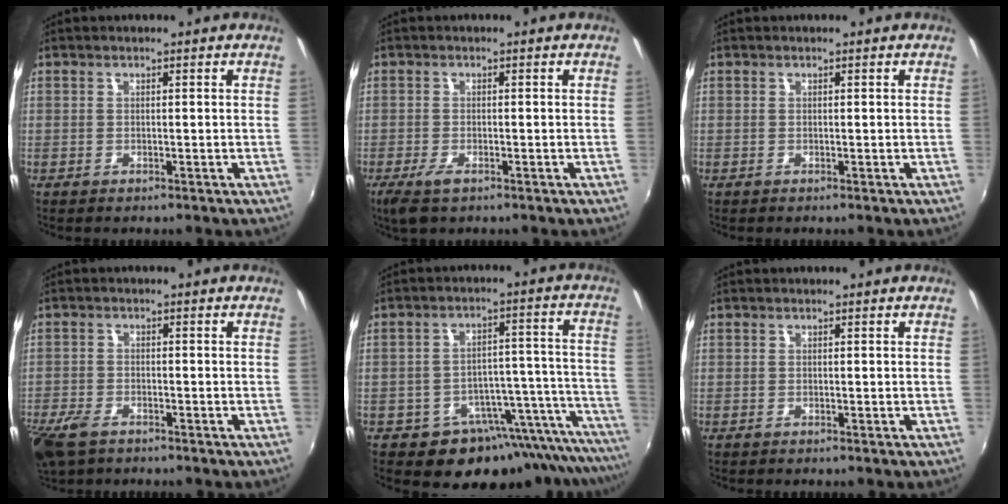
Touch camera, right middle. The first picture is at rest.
{"total": 3.6, "force": [-2.3, 1.4, 2.5], "torque": [-0.059, -0.012, -0.042]}
{"total": 0.0}
{"total": 7.2, "force": [-4.9, 3.5, 3.9], "torque": [-0.111, -0.021, -0.098]}
{"total": 18.5, "force": [-16.2, 6.9, 5.7], "torque": [-0.053, 0.026, -0.215]}
{"total": 0.0}